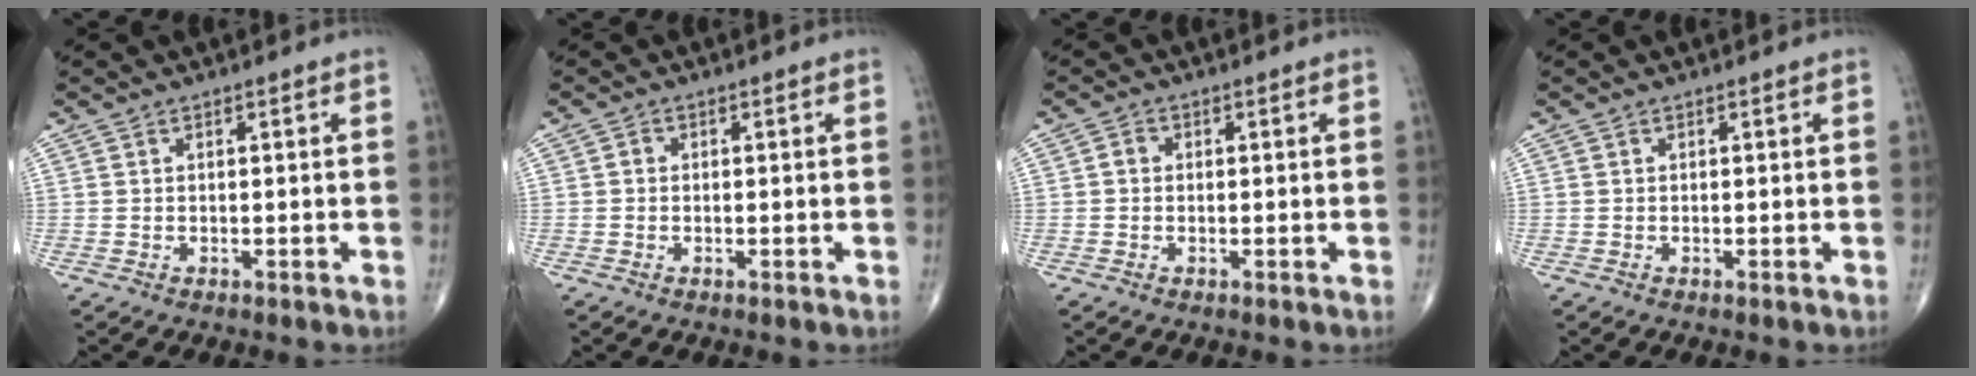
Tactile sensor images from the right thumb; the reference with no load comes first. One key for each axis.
{"total": 0.9, "fx": -0.1, "fy": 0.8, "fz": 0.4, "tx": -0.001, "ty": 0.003, "tz": -0.007}
{"total": 1.5, "fx": 0.0, "fy": 1.3, "fz": 0.7, "tx": -0.005, "ty": 0.004, "tz": -0.005}
{"total": 0.0}